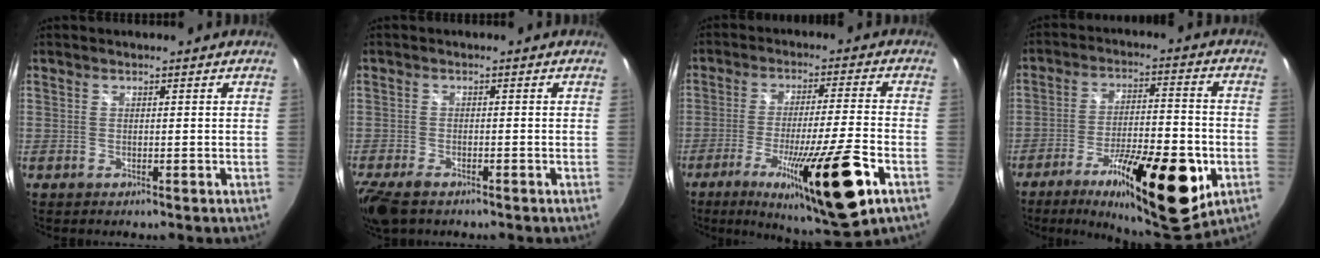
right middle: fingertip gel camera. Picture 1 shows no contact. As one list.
[{"total": 7.2, "force": [-5.1, 2.7, 4.2], "torque": [-0.106, -0.031, -0.098]}, {"total": 19.8, "force": [-9.7, 1.2, 17.2], "torque": [-0.305, -0.057, -0.154]}, {"total": 20.8, "force": [-9.8, 6.3, 17.2], "torque": [-0.283, -0.027, -0.143]}]